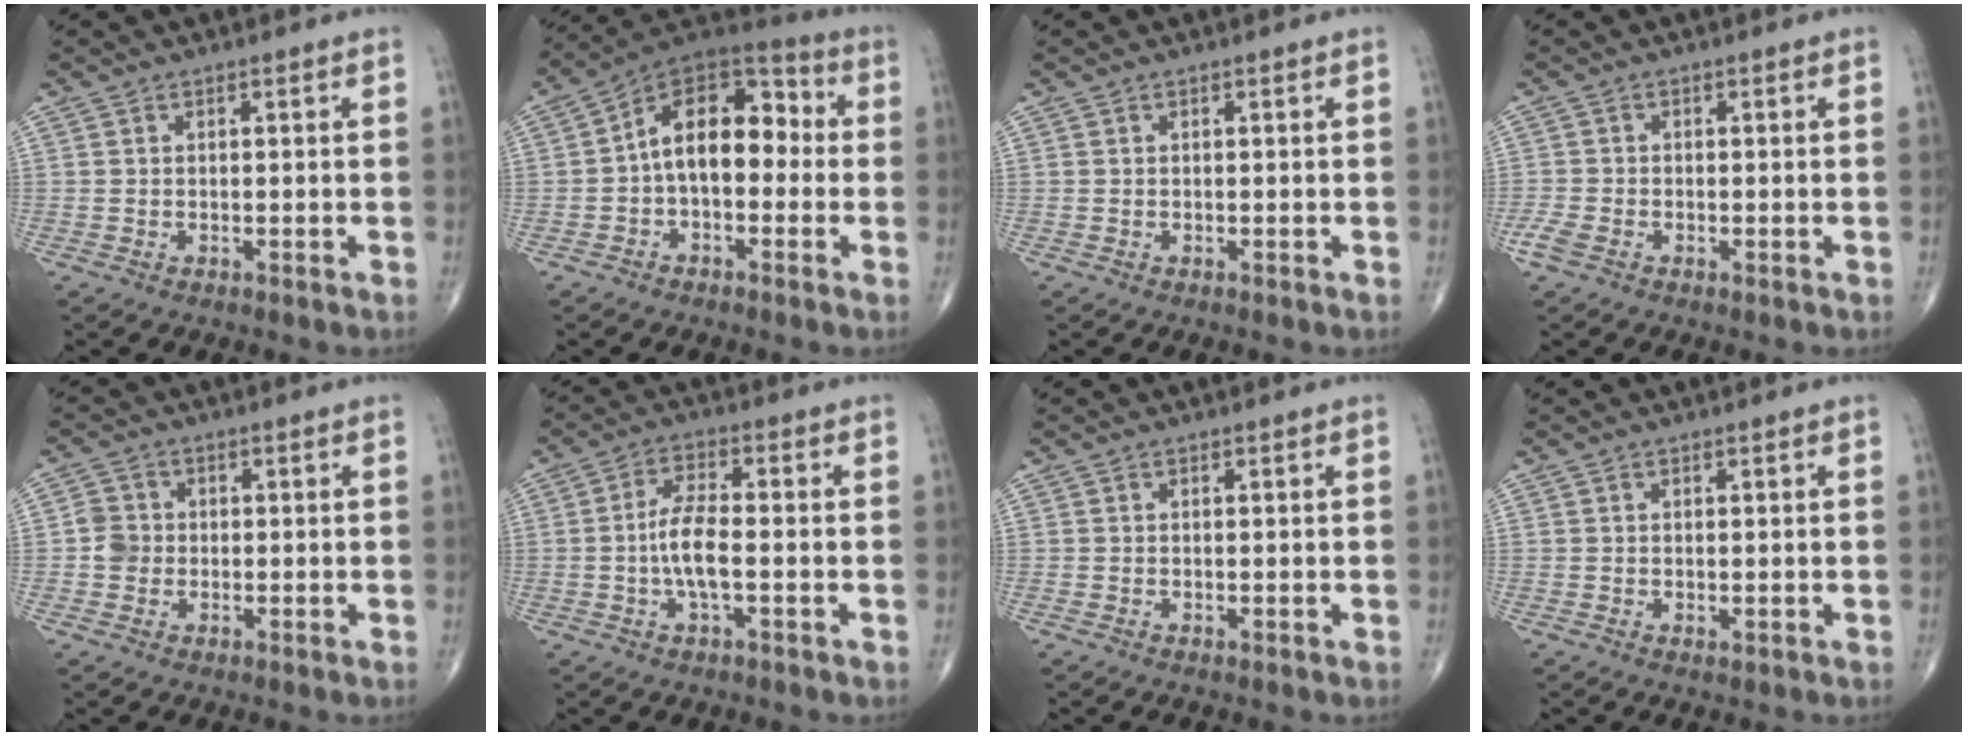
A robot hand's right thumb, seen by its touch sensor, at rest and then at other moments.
{"total": 14.4, "force": [-0.4, 8.8, 11.4], "torque": [-0.147, 0.049, -0.024]}
{"total": 0.0}
{"total": 2.5, "force": [-1.4, 1.4, 1.6], "torque": [-0.048, -0.001, -0.032]}
{"total": 3.5, "force": [-0.4, 3.3, 1.1], "torque": [-0.007, 0.007, -0.012]}
{"total": 6.9, "force": [-1.2, 2.3, 6.4], "torque": [-0.135, 0.014, -0.028]}
{"total": 0.0}
{"total": 0.7, "force": [0.0, 0.3, 0.6], "torque": [-0.012, -0.004, 0.001]}